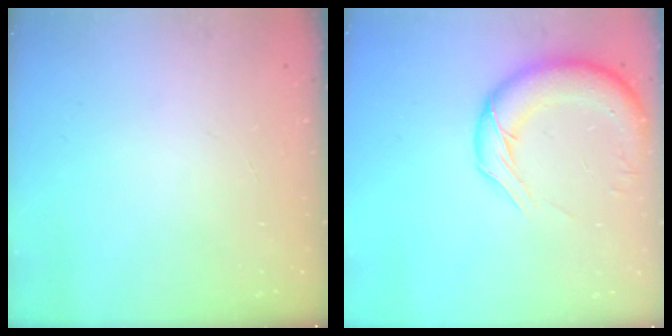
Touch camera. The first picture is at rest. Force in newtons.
{"total": 13.8, "press": 13.4, "slide": 3.5}